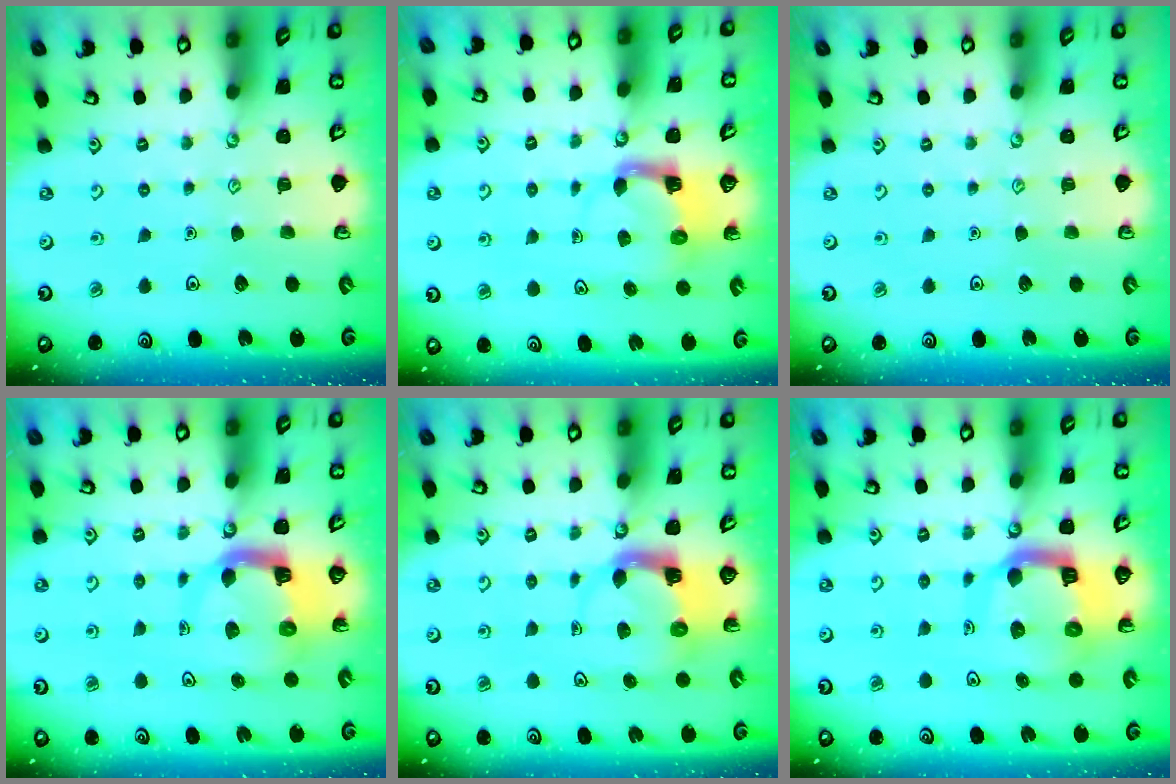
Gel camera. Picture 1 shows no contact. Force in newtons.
{"total": 3.9, "press": 3.8, "slide": 0.7}
{"total": 0.0}
{"total": 7.9, "press": 7.9, "slide": 1.1}
{"total": 3.9, "press": 3.8, "slide": 0.6}
{"total": 12.5, "press": 12.4, "slide": 1.5}